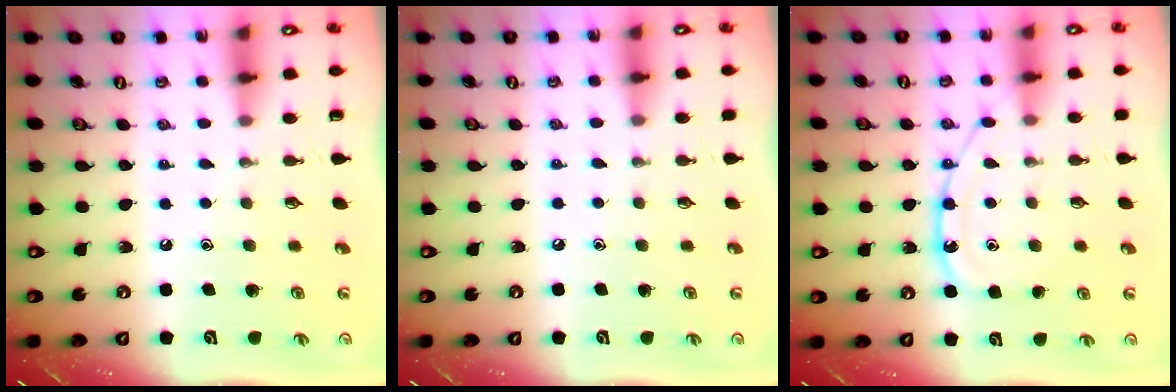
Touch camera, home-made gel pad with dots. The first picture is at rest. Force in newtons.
{"total": 1.0, "press": 1.0, "slide": 0.2}
{"total": 12.6, "press": 12.5, "slide": 1.1}